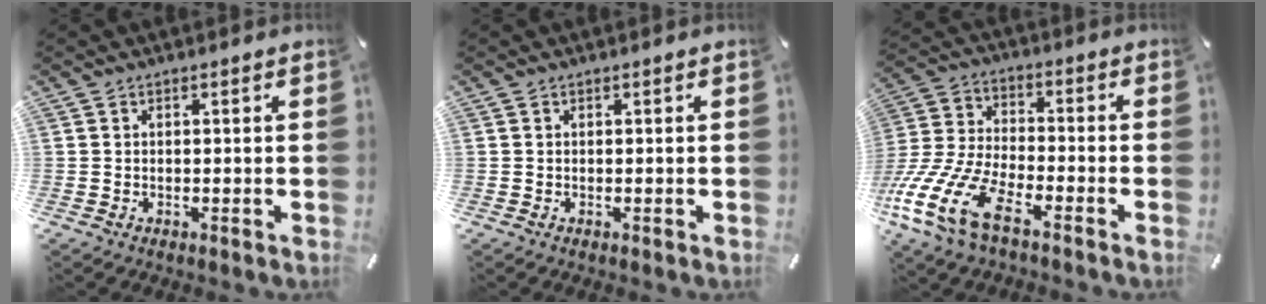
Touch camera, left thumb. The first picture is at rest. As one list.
[{"total": 0.0}, {"total": 15.7, "force": [-9.6, 6.5, 10.5], "torque": [-0.228, 0.037, -0.175]}]